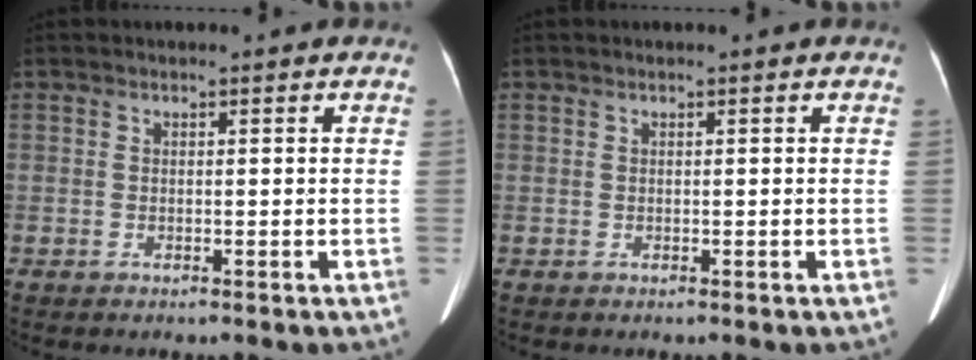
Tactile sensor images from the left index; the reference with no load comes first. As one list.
[{"total": 0.0}]